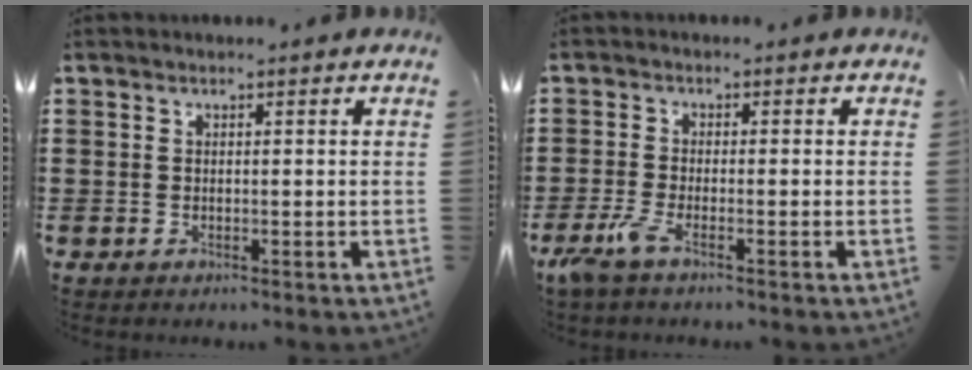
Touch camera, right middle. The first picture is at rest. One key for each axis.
{"total": 3.1, "fx": -1.8, "fy": 0.4, "fz": 2.5, "tx": -0.072, "ty": -0.012, "tz": -0.040}